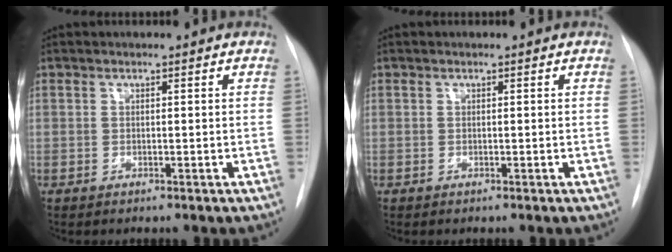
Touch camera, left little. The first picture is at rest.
{"total": 0.0}